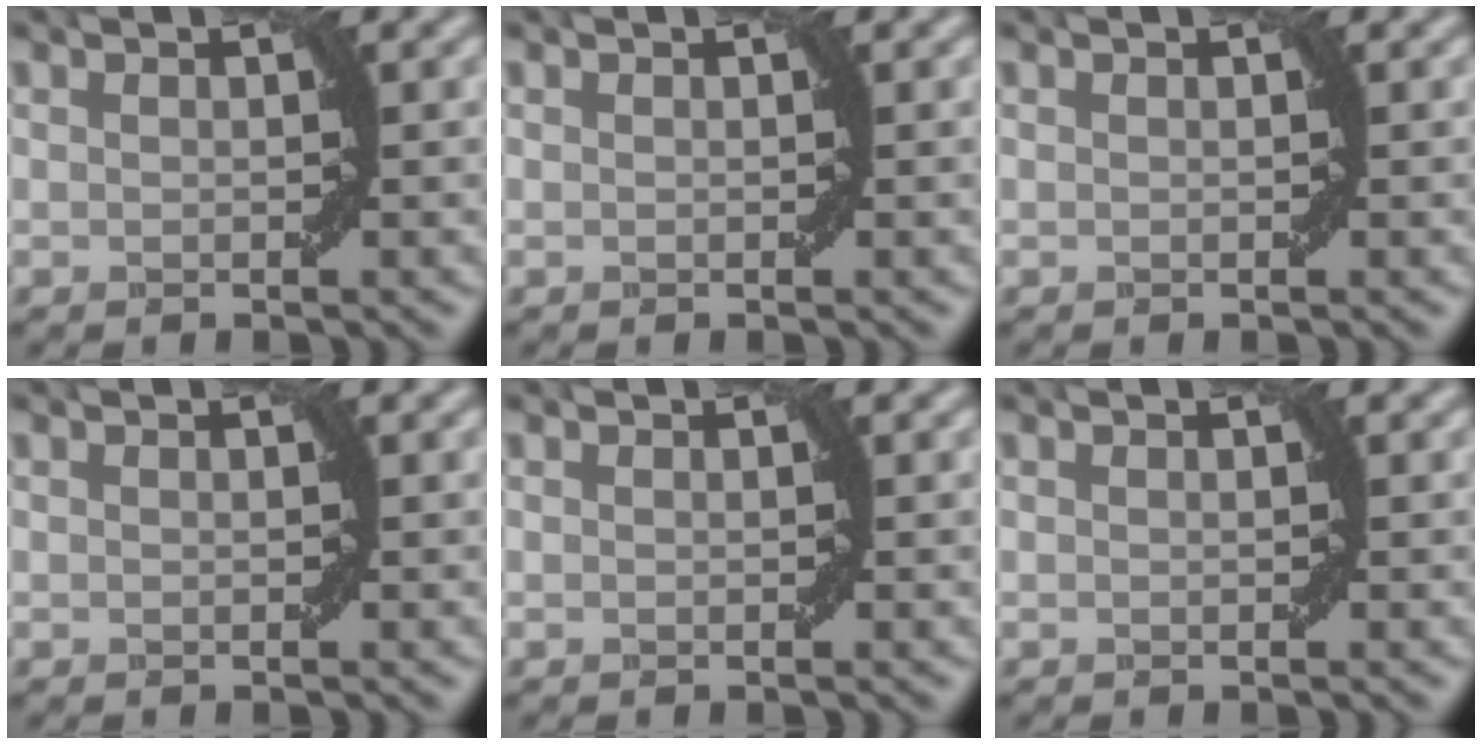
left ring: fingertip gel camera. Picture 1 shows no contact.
{"total": 0.0}
{"total": 0.0}
{"total": 0.0}
{"total": 0.0}
{"total": 0.0}